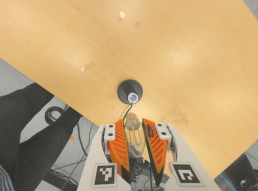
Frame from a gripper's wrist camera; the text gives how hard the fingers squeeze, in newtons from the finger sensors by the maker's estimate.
{"total": 19.9, "left": 21.1, "right": 18.8}